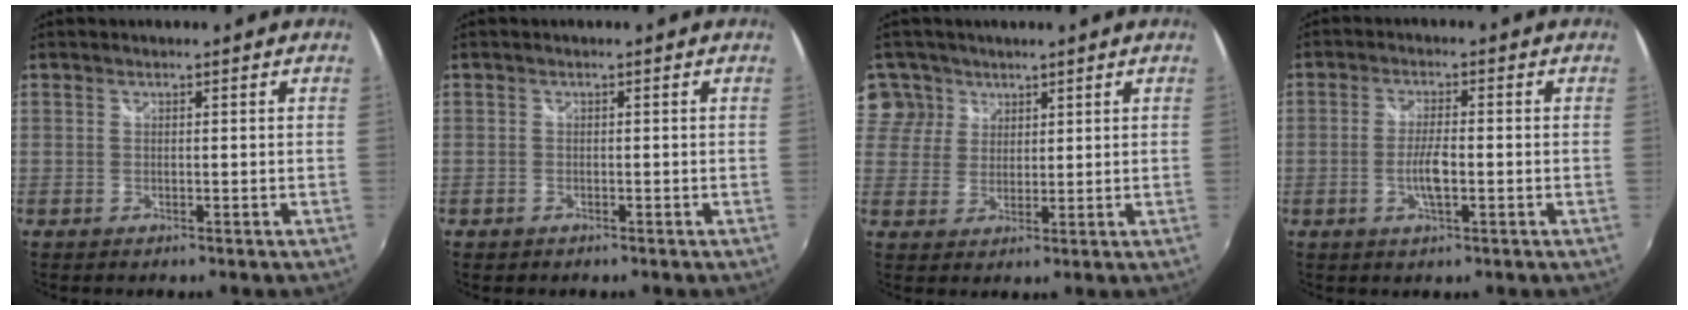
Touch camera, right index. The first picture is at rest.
{"total": 1.0, "force": [-0.6, 0.7, 0.1], "torque": [-0.005, -0.002, -0.012]}
{"total": 5.9, "force": [3.3, 4.9, 0.2], "torque": [0.006, 0.012, 0.053]}
{"total": 4.5, "force": [-1.3, 1.1, 4.2], "torque": [-0.084, -0.002, -0.025]}